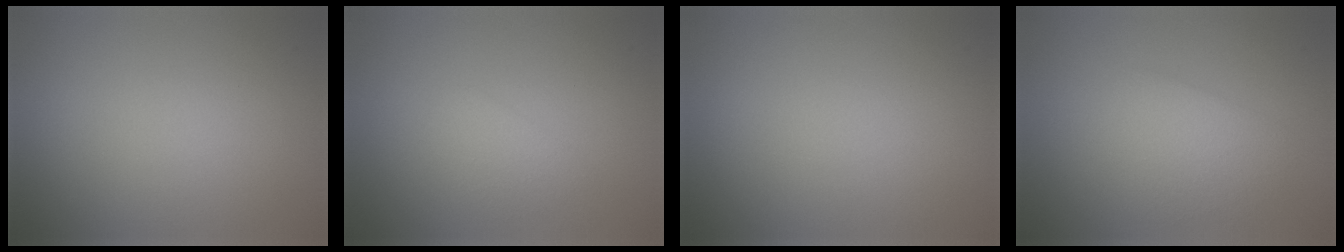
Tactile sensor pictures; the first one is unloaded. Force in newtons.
{"total": 1.5, "press": 1.5, "slide": 0.0}
{"total": 0.0}
{"total": 3.0, "press": 3.0, "slide": 0.1}